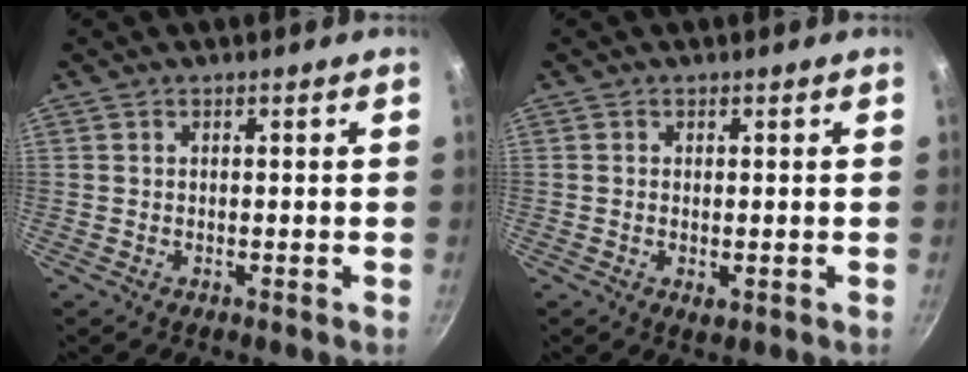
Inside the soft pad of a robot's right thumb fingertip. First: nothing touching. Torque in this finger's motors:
{"motor_torque": [-0.32, 0.04, -0.18, 0.02, 0.01]}